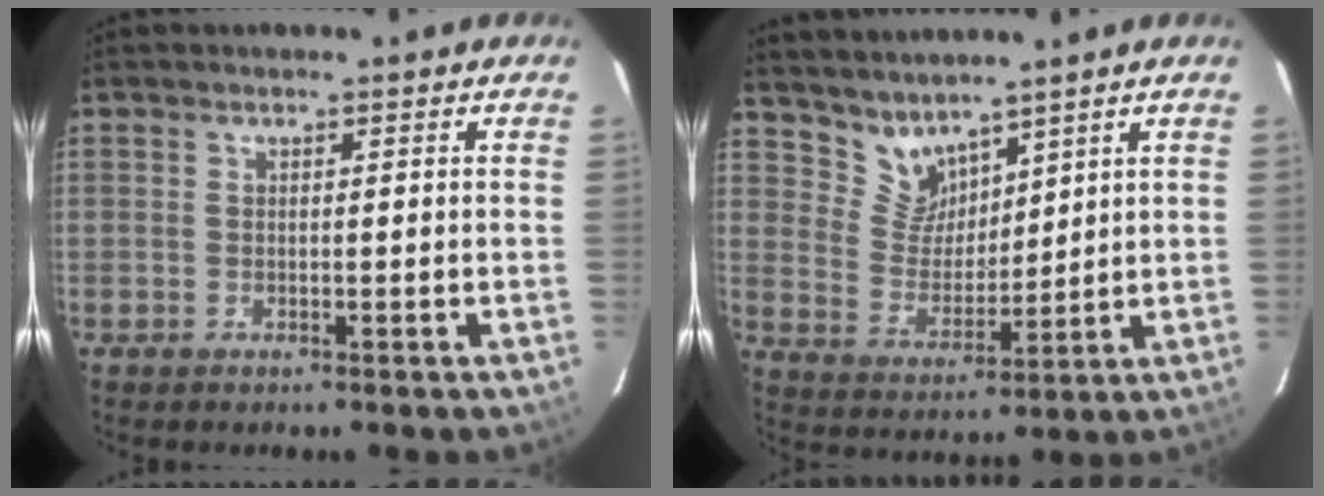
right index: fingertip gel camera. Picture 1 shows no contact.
{"total": 6.9, "force": [6.1, 3.1, 1.3], "torque": [-0.019, 0.000, 0.128]}